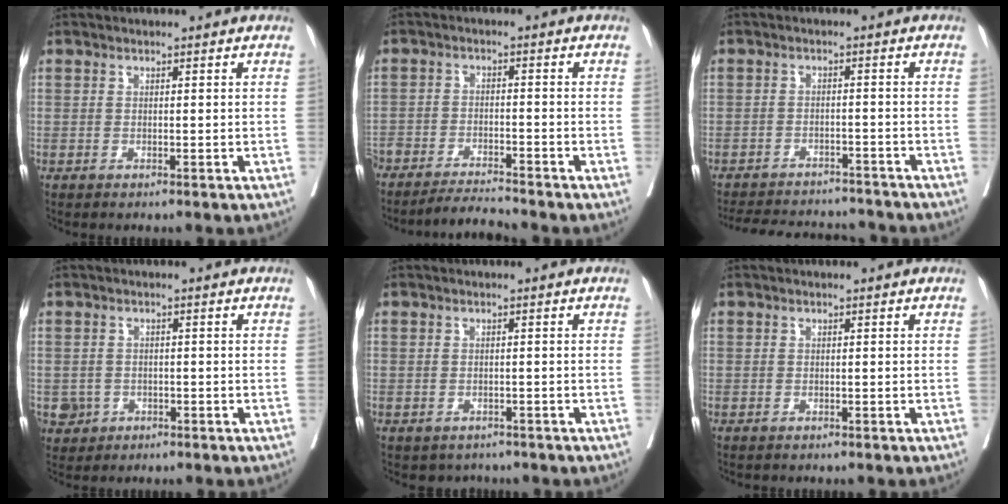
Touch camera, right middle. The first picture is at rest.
{"total": 6.0, "force": [-5.9, -0.5, 1.1], "torque": [-0.013, -0.008, -0.104]}
{"total": 13.6, "force": [-12.6, 3.6, 3.5], "torque": [-0.065, 0.008, -0.166]}
{"total": 3.7, "force": [-1.4, 3.4, 0.2], "torque": [-0.002, 0.007, -0.022]}
{"total": 2.8, "force": [-2.2, 1.7, 0.3], "torque": [-0.002, 0.007, -0.030]}
{"total": 0.6, "force": [-0.5, 0.3, 0.0], "torque": [-0.006, 0.003, -0.010]}